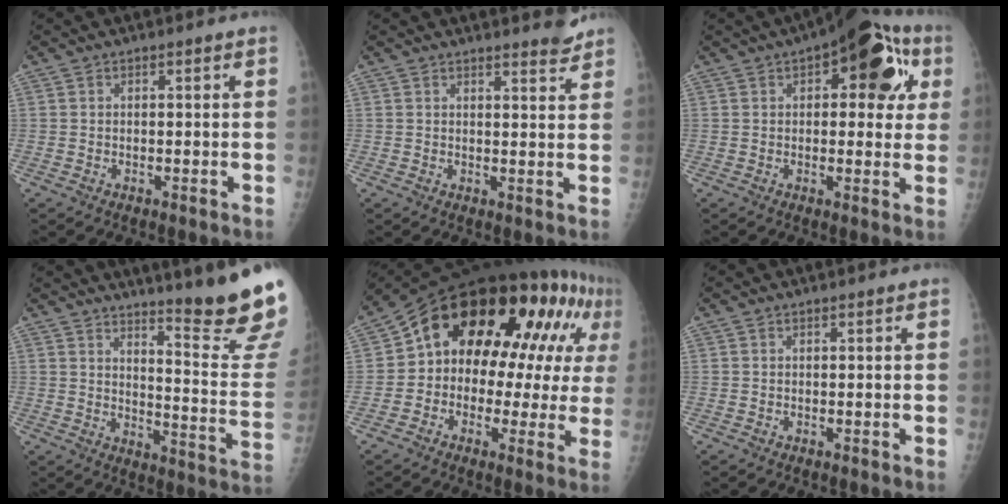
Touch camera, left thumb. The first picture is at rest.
{"total": 3.0, "force": [2.9, 0.4, 0.8], "torque": [-0.005, -0.027, 0.031]}
{"total": 16.9, "force": [5.9, 8.0, 13.7], "torque": [-0.124, 0.013, 0.064]}
{"total": 18.7, "force": [16.0, -0.6, 9.8], "torque": [-0.113, -0.178, 0.205]}
{"total": 23.1, "force": [4.9, 14.5, 17.2], "torque": [-0.201, 0.056, 0.064]}
{"total": 0.0}